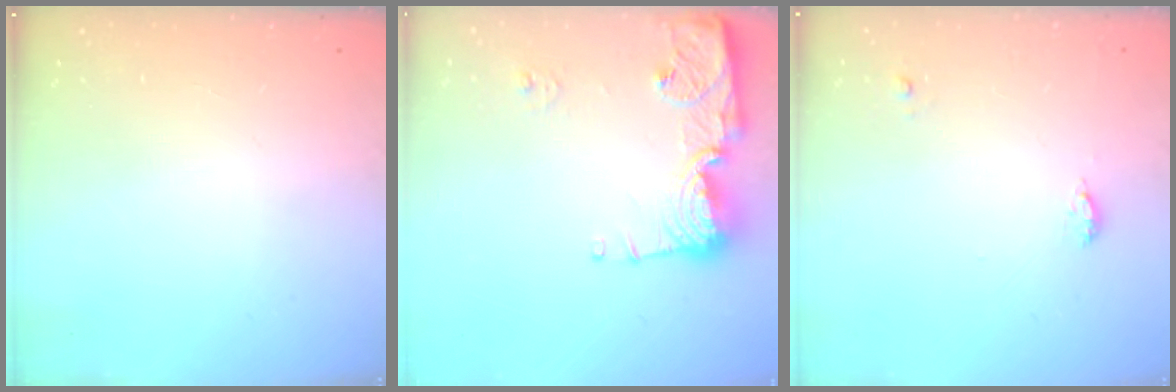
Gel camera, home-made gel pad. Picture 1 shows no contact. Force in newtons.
{"total": 14.7, "press": 14.6, "slide": 1.6}
{"total": 5.3, "press": 5.0, "slide": 1.7}